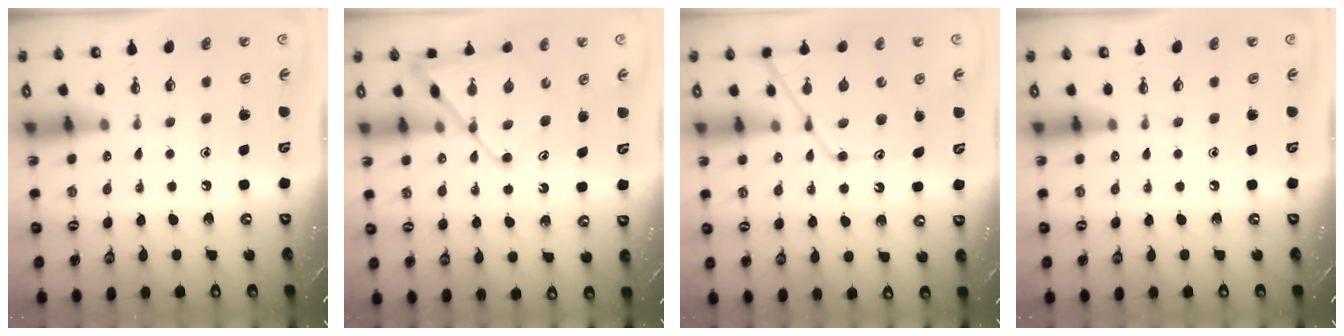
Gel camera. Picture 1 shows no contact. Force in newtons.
{"total": 11.7, "press": 11.6, "slide": 1.0}
{"total": 14.1, "press": 14.1, "slide": 1.2}
{"total": 0.0}